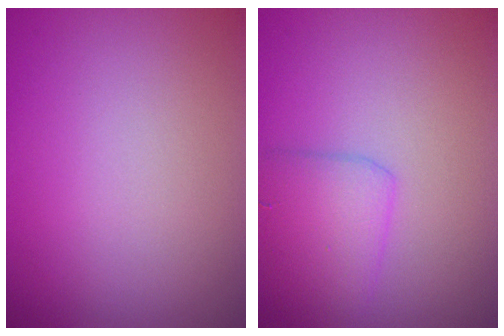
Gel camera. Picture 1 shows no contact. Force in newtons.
{"total": 3.1, "press": 3.1, "slide": 0.1}